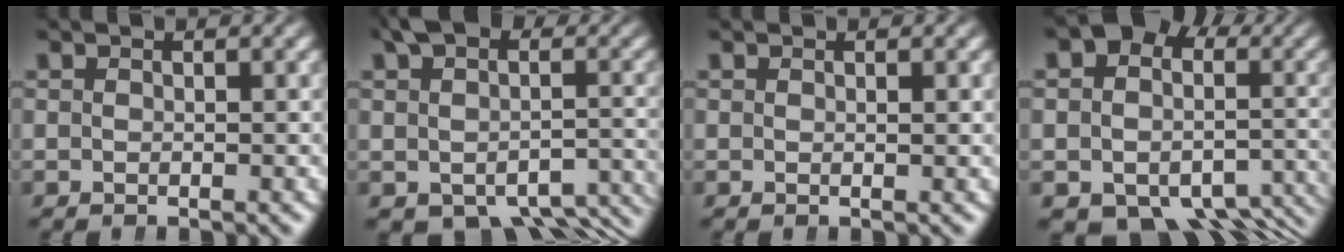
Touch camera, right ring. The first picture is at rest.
{"total": 6.7, "force": [-4.6, 3.6, 3.4], "torque": [-0.040, -0.024, -0.057]}
{"total": 0.0}
{"total": 10.8, "force": [-4.4, 8.3, 5.2], "torque": [-0.063, -0.021, -0.072]}